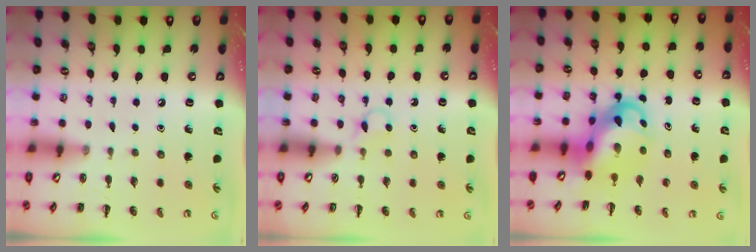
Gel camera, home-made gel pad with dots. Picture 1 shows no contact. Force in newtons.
{"total": 2.8, "press": 2.7, "slide": 0.8}
{"total": 6.6, "press": 6.3, "slide": 2.2}